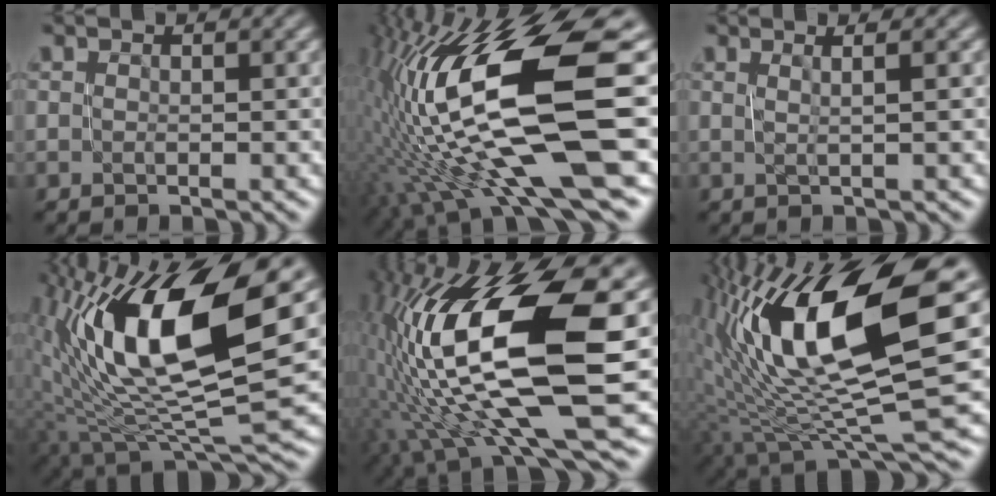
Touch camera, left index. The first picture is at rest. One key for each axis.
{"total": 16.2, "fx": -0.8, "fy": 4.4, "fz": 15.5, "tx": -0.303, "ty": 0.020, "tz": -0.007}
{"total": 1.5, "fx": 0.4, "fy": 0.4, "fz": 1.4, "tx": -0.021, "ty": 0.007, "tz": 0.001}
{"total": 15.9, "fx": 2.9, "fy": 6.2, "fz": 14.4, "tx": -0.275, "ty": 0.009, "tz": 0.049}
{"total": 16.2, "fx": 1.1, "fy": 5.4, "fz": 15.2, "tx": -0.293, "ty": 0.008, "tz": 0.027}
{"total": 15.6, "fx": 3.0, "fy": 5.5, "fz": 14.3, "tx": -0.266, "ty": 0.007, "tz": 0.054}